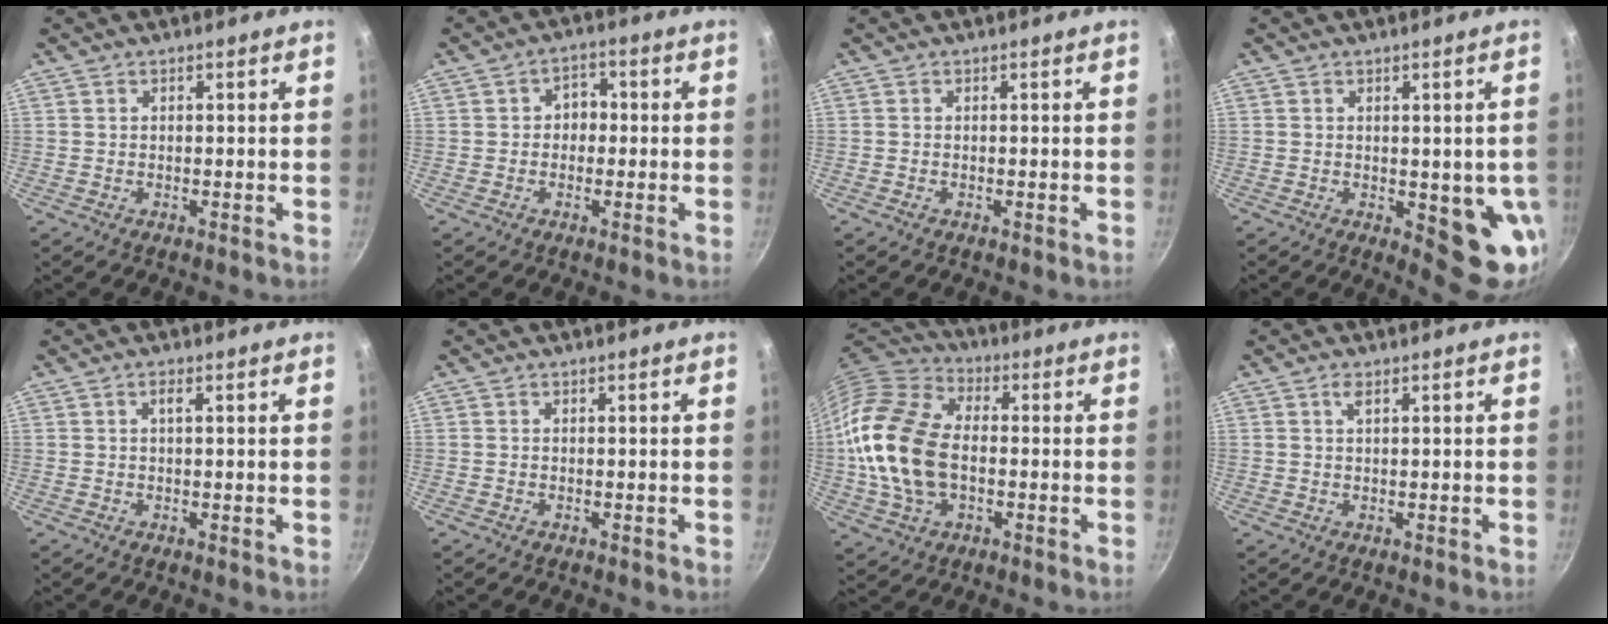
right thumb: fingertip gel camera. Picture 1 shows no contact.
{"total": 3.9, "force": [-0.2, 3.2, 2.2], "torque": [-0.002, 0.012, -0.008]}
{"total": 0.0}
{"total": 9.1, "force": [-1.3, 3.9, 8.1], "torque": [-0.065, -0.006, -0.009]}
{"total": 1.5, "force": [0.5, 0.3, 1.4], "torque": [-0.026, -0.001, 0.006]}
{"total": 0.0}
{"total": 19.2, "force": [-1.3, 12.7, 14.4], "torque": [-0.270, 0.029, -0.033]}
{"total": 1.3, "force": [0.7, 0.5, 1.1], "torque": [-0.019, -0.001, 0.012]}